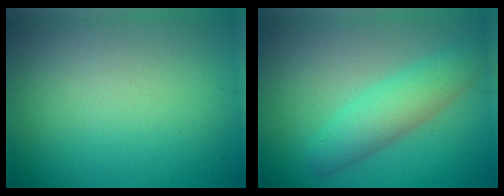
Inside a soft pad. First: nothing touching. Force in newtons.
{"total": 4.0, "press": 4.0, "slide": 0.0}